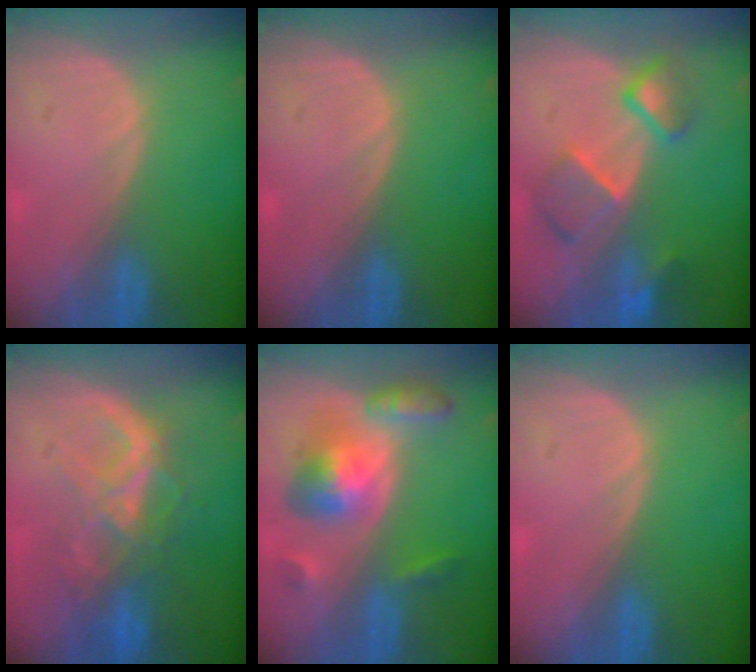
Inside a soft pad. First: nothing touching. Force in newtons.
{"total": 0.0}
{"total": 7.3, "press": 6.8, "slide": 2.4}
{"total": 8.8, "press": 7.6, "slide": 4.4}
{"total": 8.2, "press": 8.2, "slide": 0.5}
{"total": 0.0}